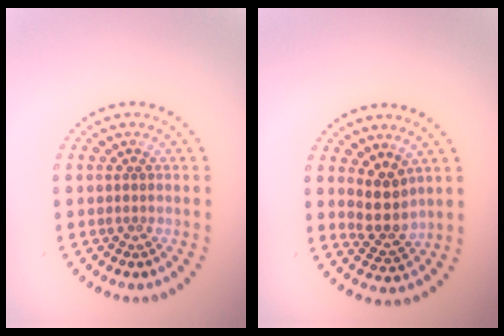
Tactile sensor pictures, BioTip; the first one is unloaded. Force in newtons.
{"total": 2.9, "press": 2.3, "slide": 1.7}